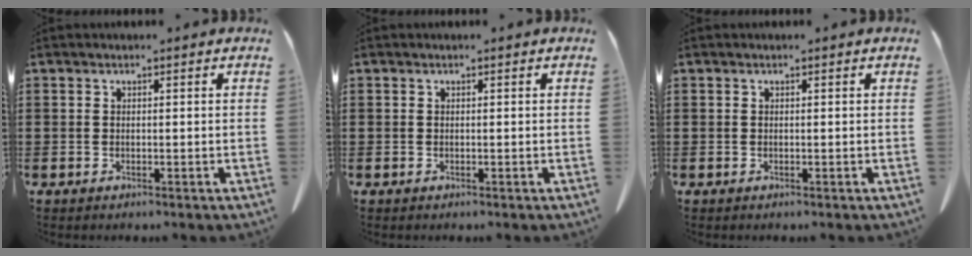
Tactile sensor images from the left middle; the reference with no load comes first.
{"total": 0.0}
{"total": 0.0}